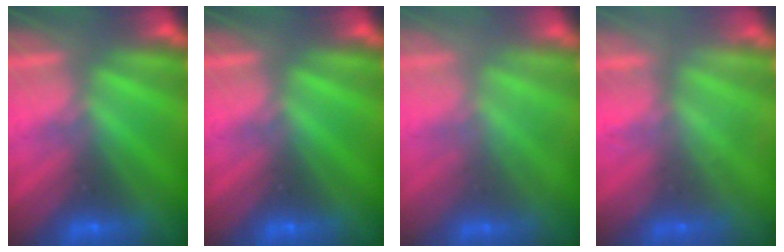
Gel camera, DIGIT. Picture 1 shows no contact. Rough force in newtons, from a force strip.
{"total": 0.0}
{"total": 2.3}
{"total": 2.3}